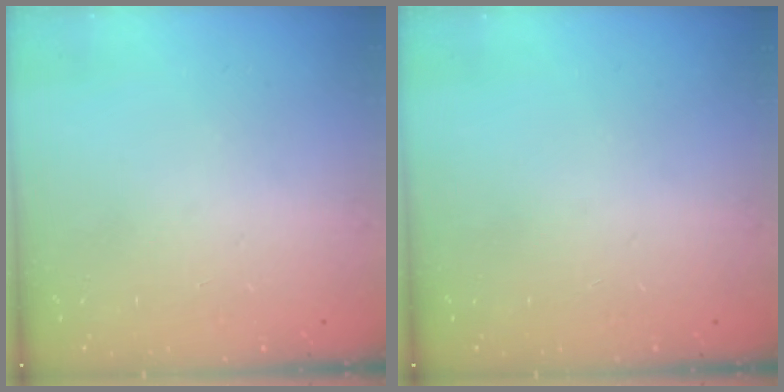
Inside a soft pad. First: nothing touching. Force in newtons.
{"total": 0.0}